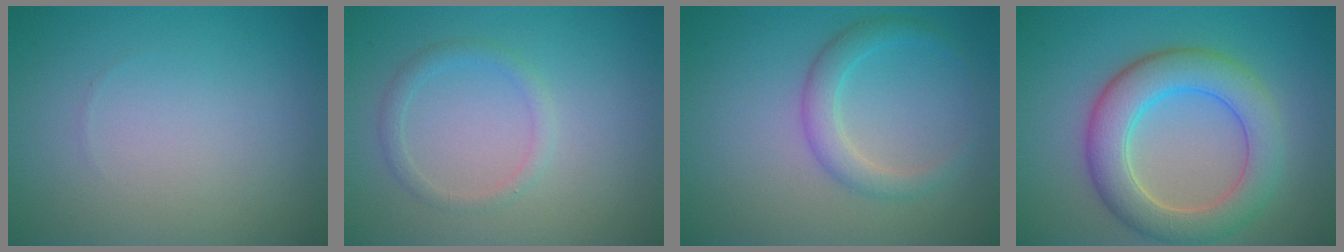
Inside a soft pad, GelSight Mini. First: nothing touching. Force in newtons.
{"total": 1.4, "press": 1.4, "slide": 0.1}
{"total": 2.6, "press": 2.6, "slide": 0.0}
{"total": 6.5, "press": 6.5, "slide": 0.3}